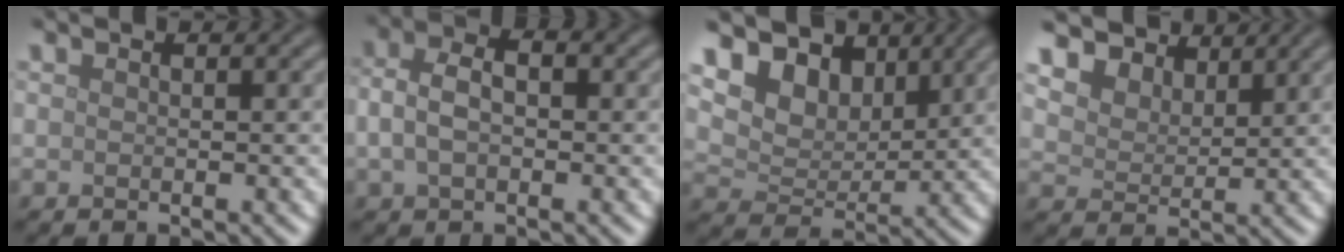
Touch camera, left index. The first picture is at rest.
{"total": 3.9, "force": [0.1, 2.4, 3.1], "torque": [-0.063, 0.008, -0.002]}
{"total": 9.4, "force": [5.8, 5.8, 4.6], "torque": [-0.106, 0.001, 0.099]}
{"total": 7.0, "force": [5.4, 3.8, 2.3], "torque": [-0.084, 0.000, 0.103]}